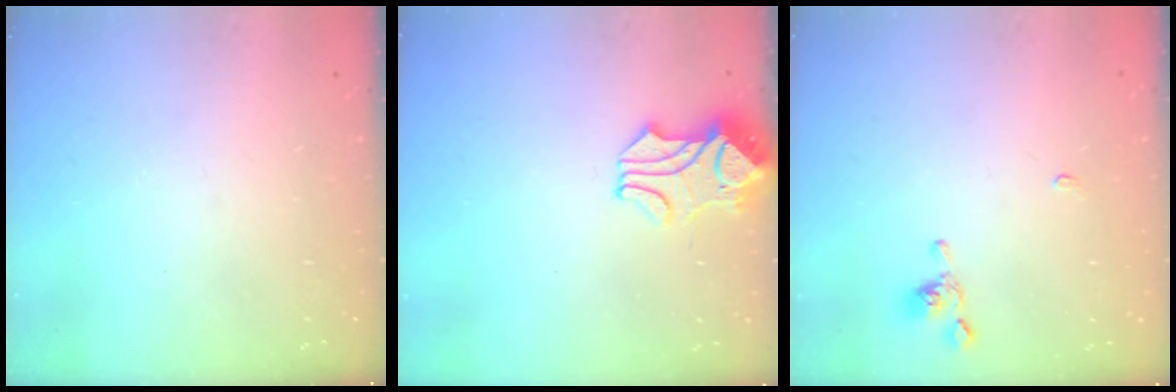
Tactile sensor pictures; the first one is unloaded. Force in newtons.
{"total": 2.3, "press": 2.0, "slide": 1.1}
{"total": 0.5, "press": 0.5, "slide": 0.3}